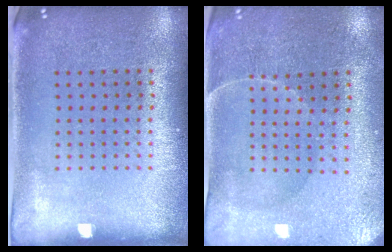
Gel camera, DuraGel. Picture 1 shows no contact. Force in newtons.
{"total": 0.6, "press": 0.4, "slide": 0.5}